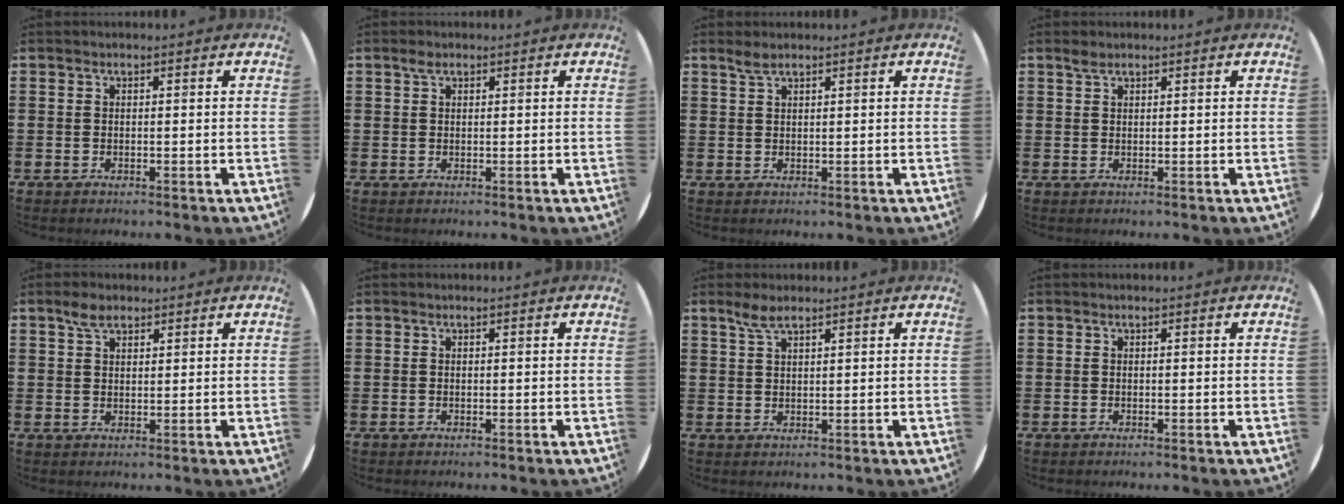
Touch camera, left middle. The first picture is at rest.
{"total": 1.0, "force": [0.6, 0.6, 0.6], "torque": [-0.012, 0.006, 0.010]}
{"total": 1.5, "force": [1.2, 0.1, 0.8], "torque": [-0.016, 0.003, 0.022]}
{"total": 1.0, "force": [0.9, 0.3, 0.4], "torque": [-0.009, 0.003, 0.016]}
{"total": 3.0, "force": [2.2, 1.5, 1.4], "torque": [-0.023, 0.004, 0.038]}
{"total": 0.0}
{"total": 2.6, "force": [2.0, 0.5, 1.6], "torque": [-0.036, 0.005, 0.036]}
{"total": 0.0}